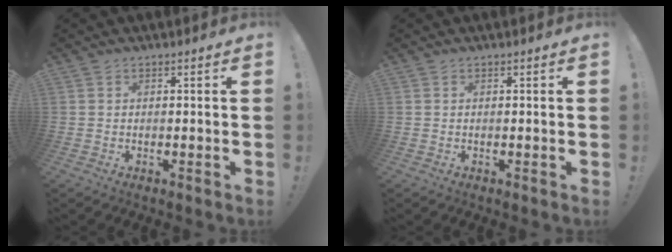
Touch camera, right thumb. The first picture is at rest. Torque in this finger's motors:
{"motor_torque": [0.00, 0.00, -0.01, -0.01, 0.00]}